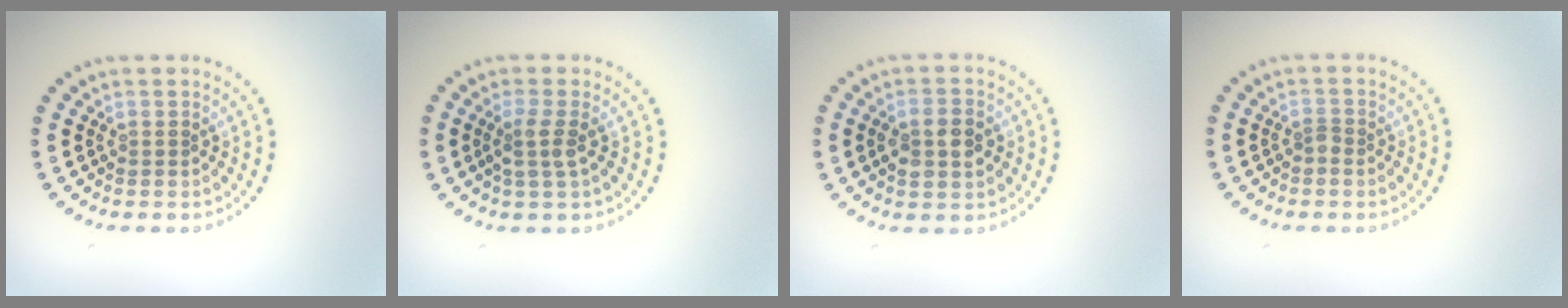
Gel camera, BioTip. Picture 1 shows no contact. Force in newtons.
{"total": 2.0, "press": 1.5, "slide": 1.2}
{"total": 2.8, "press": 2.8, "slide": 0.1}
{"total": 0.8, "press": 0.5, "slide": 0.5}